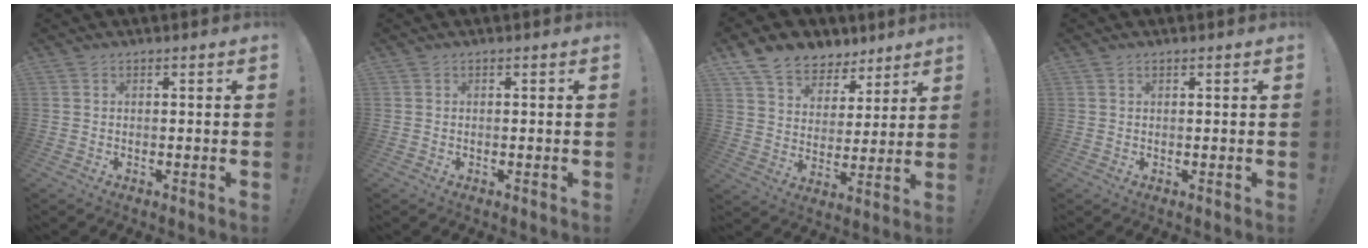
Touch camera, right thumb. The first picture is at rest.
{"total": 0.0}
{"total": 11.5, "force": [8.4, 7.3, 2.8], "torque": [-0.054, -0.057, 0.163]}
{"total": 0.6, "force": [0.4, 0.3, 0.3], "torque": [-0.003, -0.001, 0.007]}